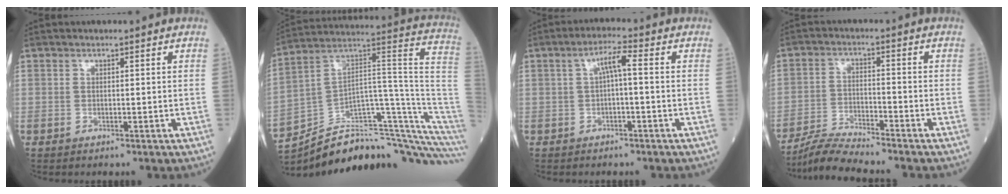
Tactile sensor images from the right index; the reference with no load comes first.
{"total": 23.7, "force": [-19.6, 3.6, 12.8], "torque": [-0.118, 0.074, -0.287]}
{"total": 3.6, "force": [0.2, 0.4, 3.6], "torque": [-0.062, 0.015, 0.003]}
{"total": 6.0, "force": [-5.8, -1.1, 1.1], "torque": [-0.027, -0.015, -0.113]}